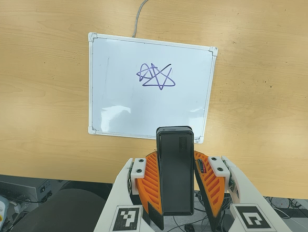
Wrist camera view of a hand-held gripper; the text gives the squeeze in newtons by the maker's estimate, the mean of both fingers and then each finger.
{"total": 5.3, "left": 4.6, "right": 6.0}